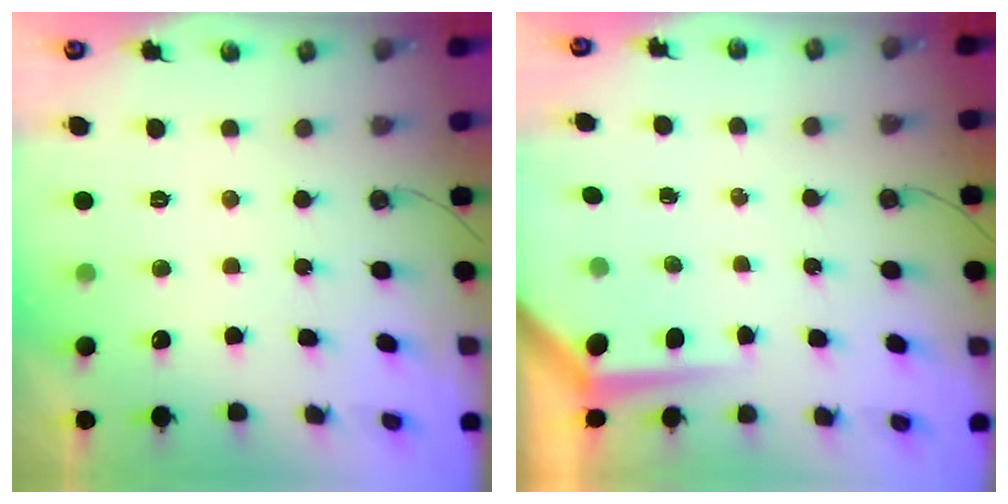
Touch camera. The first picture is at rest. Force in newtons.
{"total": 4.0, "press": 3.9, "slide": 0.3}